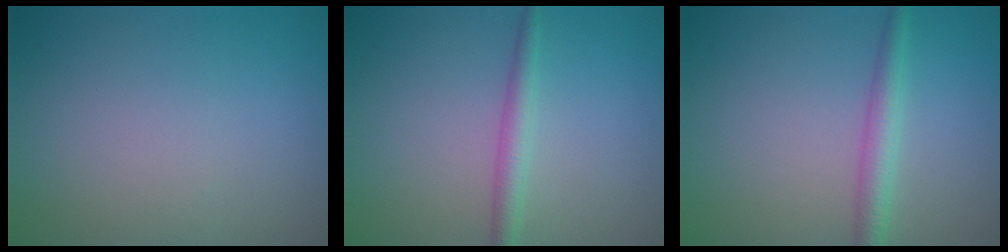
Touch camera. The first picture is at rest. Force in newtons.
{"total": 2.2, "press": 2.2, "slide": 0.1}
{"total": 2.7, "press": 2.7, "slide": 0.1}